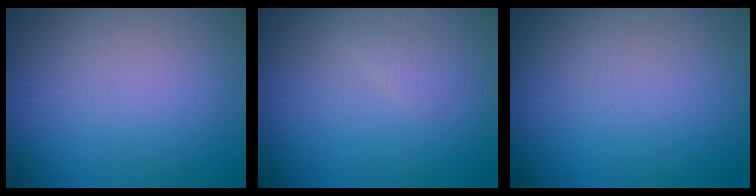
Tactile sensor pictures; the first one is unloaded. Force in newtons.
{"total": 0.8, "press": 0.8, "slide": 0.1}
{"total": 0.0}